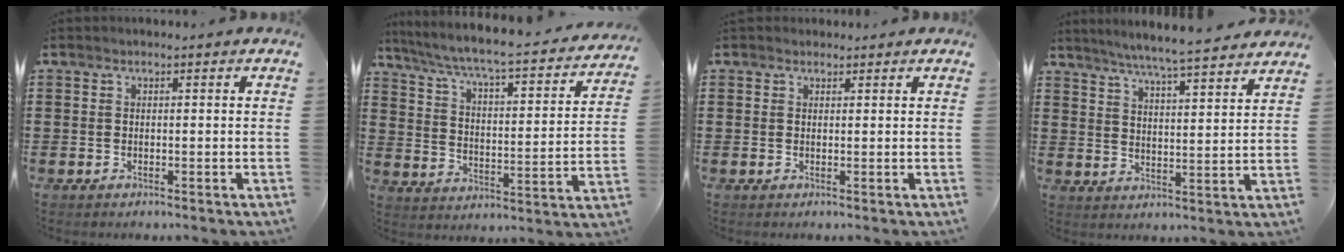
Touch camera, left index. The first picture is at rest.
{"total": 4.5, "force": [3.5, 0.4, 2.8], "torque": [-0.073, -0.038, 0.048]}
{"total": 1.0, "force": [0.8, 0.6, 0.1], "torque": [-0.004, 0.004, 0.015]}
{"total": 5.6, "force": [5.2, -0.9, 1.8], "torque": [-0.053, -0.035, 0.087]}